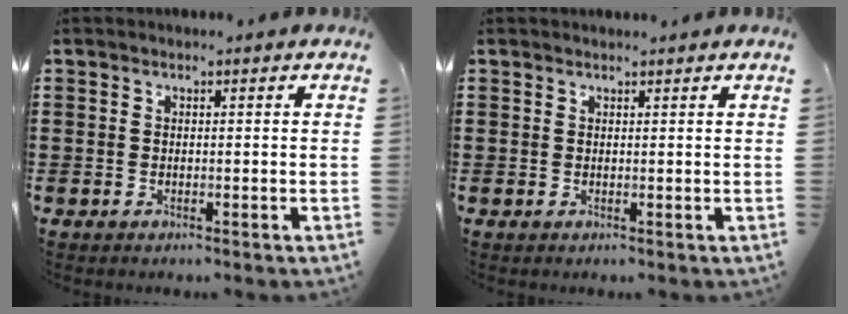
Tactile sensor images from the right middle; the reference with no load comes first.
{"total": 0.0}